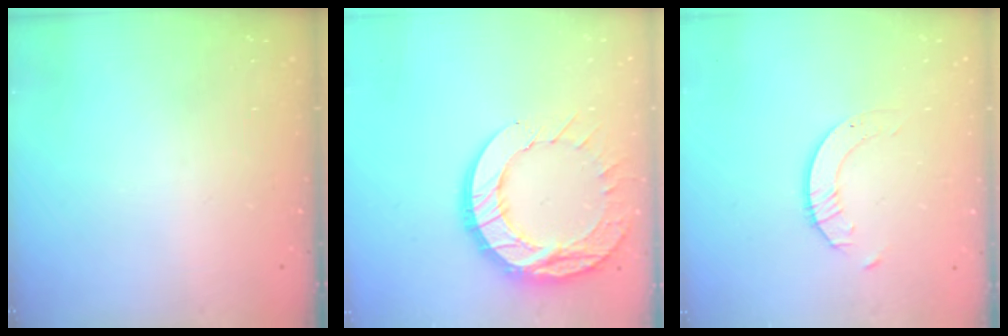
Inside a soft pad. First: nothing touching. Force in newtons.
{"total": 16.0, "press": 15.9, "slide": 1.3}
{"total": 2.1, "press": 2.1, "slide": 0.2}